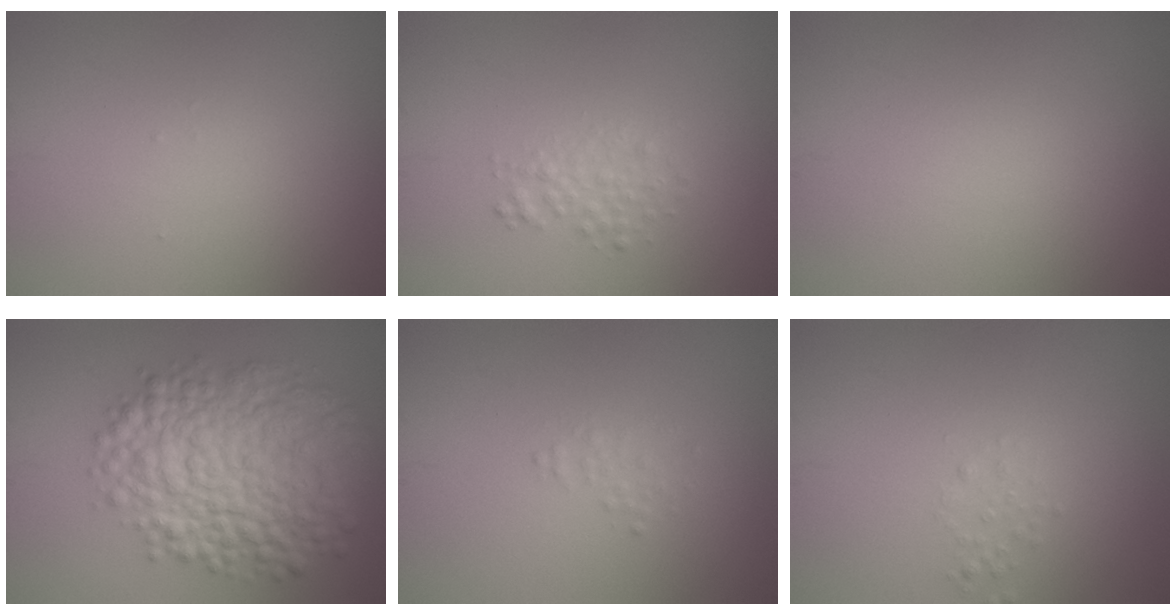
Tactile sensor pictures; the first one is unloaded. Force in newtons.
{"total": 1.6, "press": 1.6, "slide": 0.1}
{"total": 0.0}
{"total": 9.7, "press": 9.7, "slide": 0.2}
{"total": 0.9, "press": 0.9, "slide": 0.0}
{"total": 0.8, "press": 0.8, "slide": 0.1}